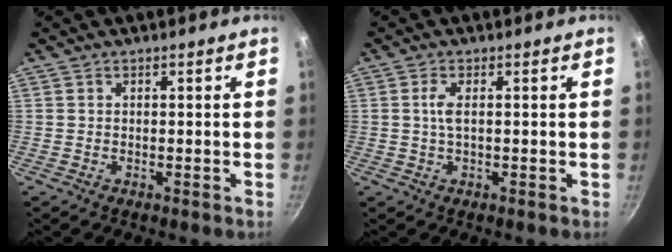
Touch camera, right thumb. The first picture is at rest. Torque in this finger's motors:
{"motor_torque": [0.83, 0.57, -0.28, 0.15, 0.01]}